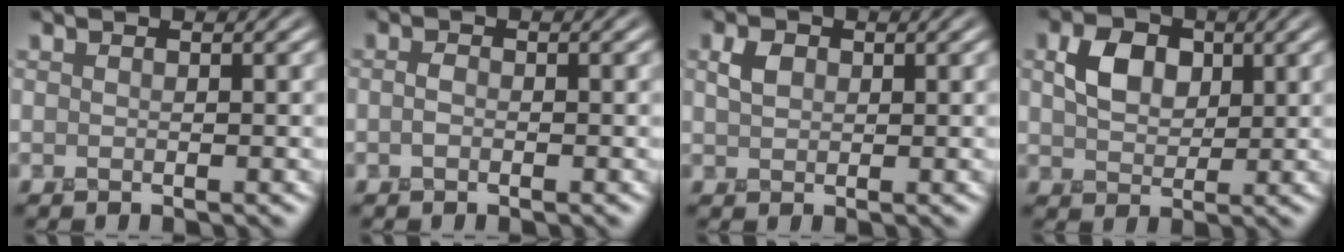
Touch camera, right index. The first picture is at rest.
{"total": 1.0, "force": [-0.5, 0.6, 0.6], "torque": [-0.015, -0.002, -0.016]}
{"total": 1.5, "force": [0.3, 1.2, 0.9], "torque": [-0.021, 0.002, 0.003]}
{"total": 3.6, "force": [0.8, 2.7, 2.3], "torque": [-0.051, 0.002, 0.010]}